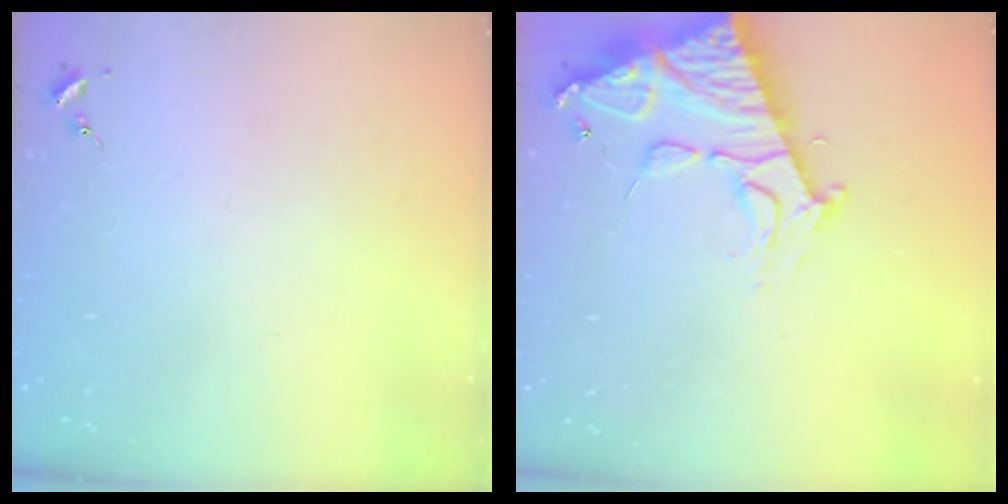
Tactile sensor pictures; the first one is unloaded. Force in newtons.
{"total": 18.5, "press": 18.4, "slide": 1.8}